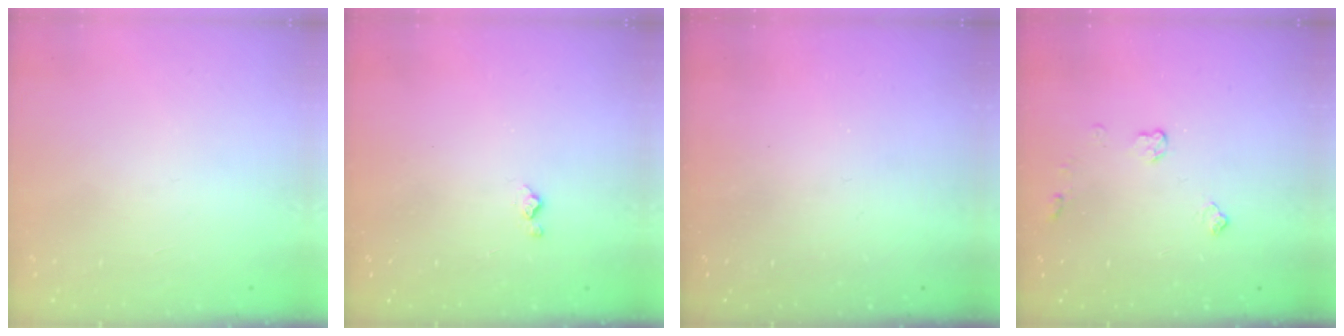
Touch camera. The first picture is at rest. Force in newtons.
{"total": 2.9, "press": 2.9, "slide": 0.5}
{"total": 0.0}
{"total": 4.5, "press": 4.4, "slide": 0.7}